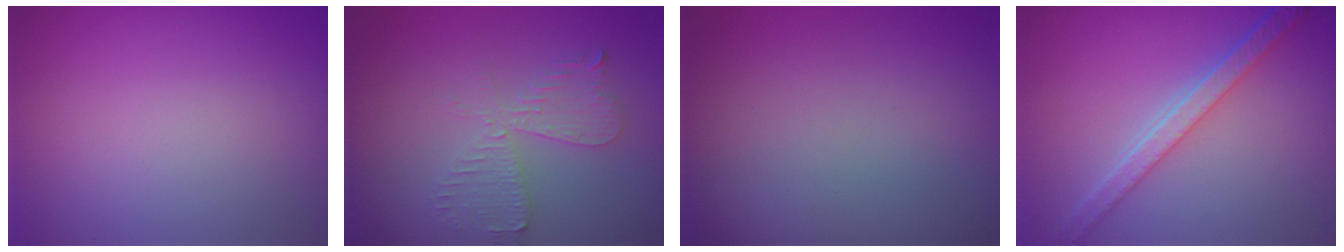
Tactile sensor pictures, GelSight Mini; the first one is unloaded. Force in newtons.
{"total": 2.6, "press": 2.5, "slide": 0.5}
{"total": 0.0}
{"total": 4.8, "press": 3.8, "slide": 3.0}